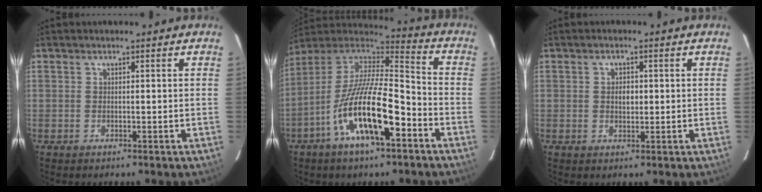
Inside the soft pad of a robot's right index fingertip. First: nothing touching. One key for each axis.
{"total": 19.3, "fx": -8.8, "fy": 5.9, "fz": 16.1, "tx": -0.296, "ty": -0.020, "tz": -0.166}
{"total": 2.3, "fx": 0.1, "fy": 1.6, "fz": 1.6, "tx": -0.026, "ty": 0.005, "tz": 0.001}